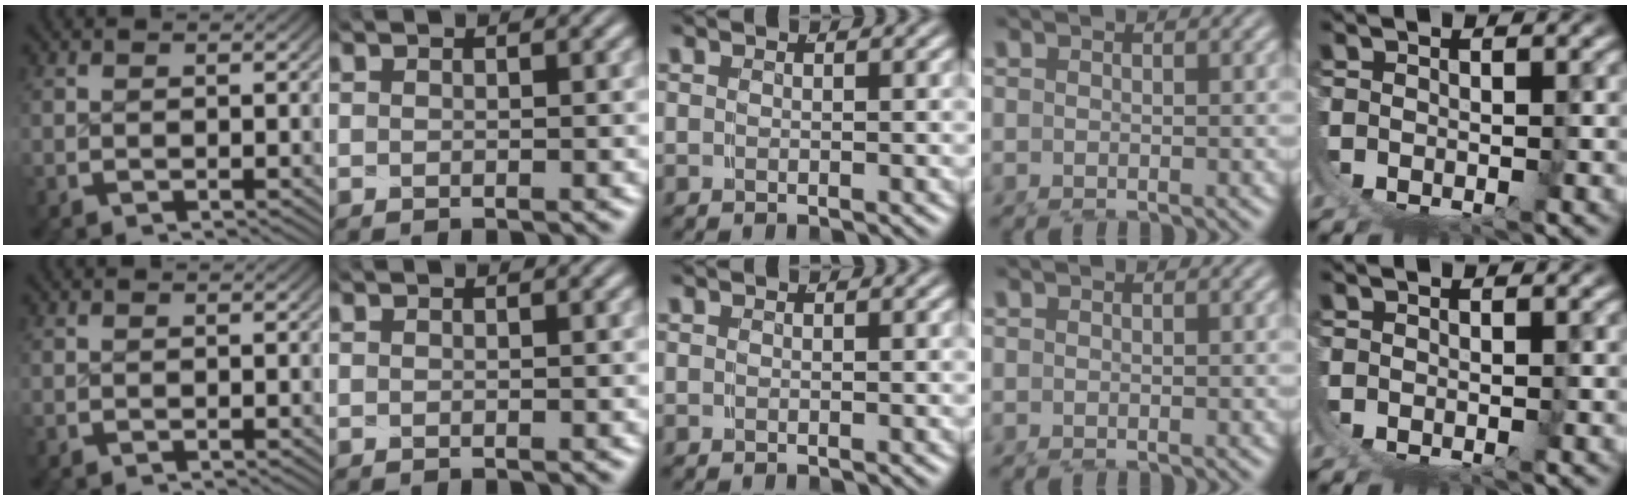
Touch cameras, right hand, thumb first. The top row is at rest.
{}